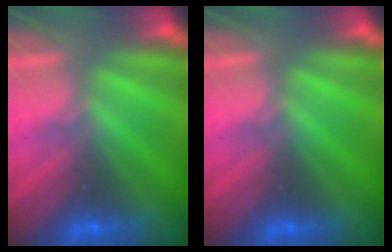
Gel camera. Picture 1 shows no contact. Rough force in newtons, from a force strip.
{"total": 0.0}